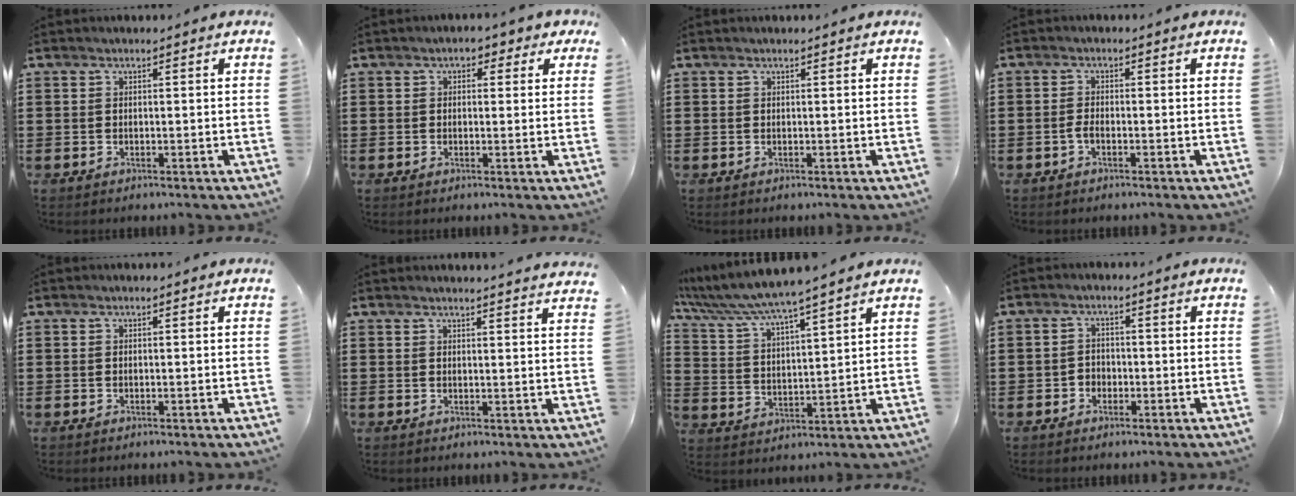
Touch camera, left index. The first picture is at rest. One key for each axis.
{"total": 2.1, "fx": 0.8, "fy": 1.5, "fz": 1.4, "tx": -0.025, "ty": 0.007, "tz": 0.008}
{"total": 0.0}
{"total": 1.5, "fx": -0.8, "fy": 0.5, "fz": 1.2, "tx": -0.032, "ty": -0.002, "tz": -0.016}
{"total": 0.0}
{"total": 2.2, "fx": 2.2, "fy": -0.5, "fz": 0.3, "tx": -0.009, "ty": -0.007, "tz": 0.041}
{"total": 6.1, "fx": 5.4, "fy": -0.4, "fz": 2.7, "tx": -0.075, "ty": -0.033, "tz": 0.089}
{"total": 1.9, "fx": -1.1, "fy": 1.5, "fz": 0.4, "tx": -0.013, "ty": 0.003, "tz": -0.026}